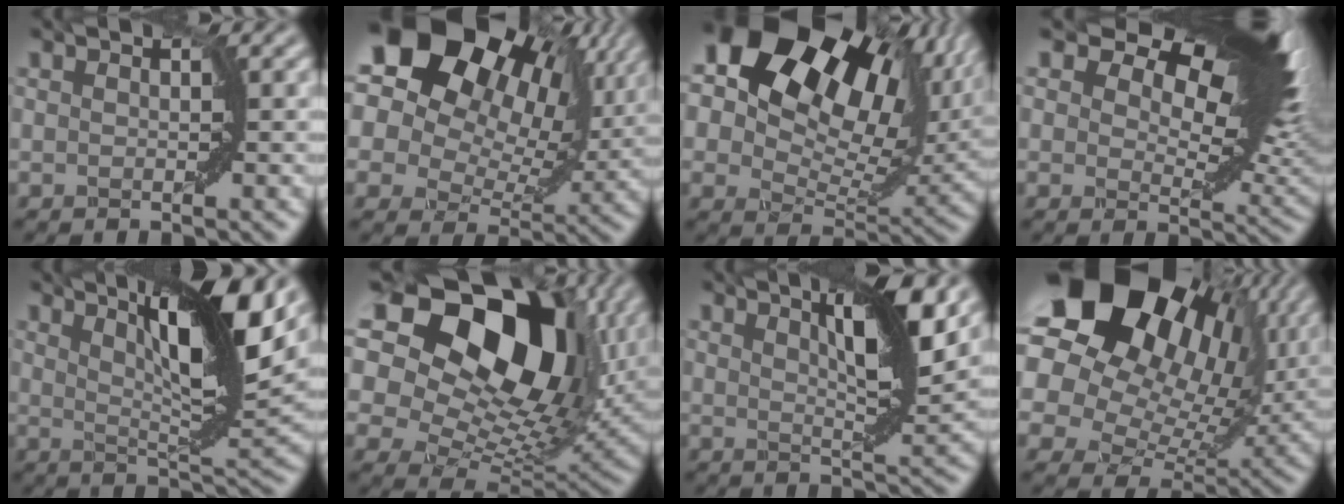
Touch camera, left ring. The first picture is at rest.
{"total": 20.5, "force": [10.6, 13.3, 11.4], "torque": [-0.242, 0.087, 0.167]}
{"total": 18.9, "force": [8.7, 12.2, 11.5], "torque": [-0.191, 0.052, 0.143]}
{"total": 13.8, "force": [7.6, 6.0, 9.8], "torque": [-0.122, 0.014, 0.106]}
{"total": 9.7, "force": [4.8, 1.5, 8.3], "torque": [-0.113, -0.002, 0.083]}
{"total": 17.9, "force": [7.4, 11.2, 11.8], "torque": [-0.205, 0.027, 0.126]}
{"total": 6.2, "force": [3.0, 1.1, 5.4], "torque": [-0.078, -0.001, 0.050]}
{"total": 21.4, "force": [10.5, 14.7, 11.3], "torque": [-0.251, 0.074, 0.175]}